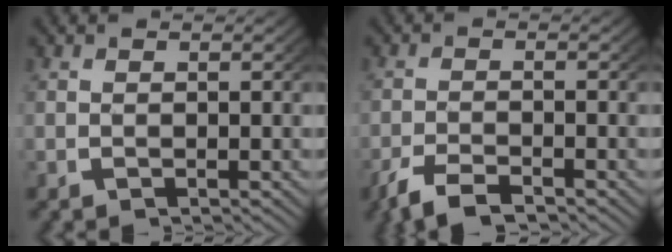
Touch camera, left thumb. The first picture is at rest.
{"total": 3.3, "force": [-2.8, 1.3, 1.3], "torque": [-0.031, -0.008, -0.052]}